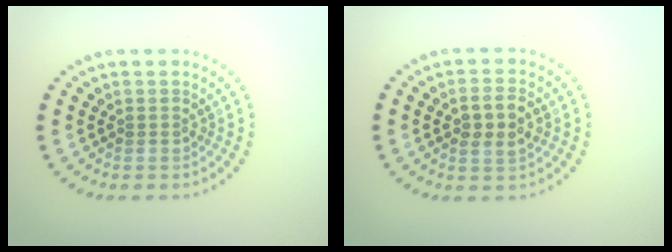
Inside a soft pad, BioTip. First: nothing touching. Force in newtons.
{"total": 2.9, "press": 2.8, "slide": 0.3}